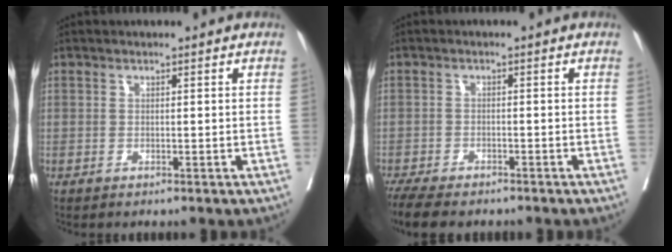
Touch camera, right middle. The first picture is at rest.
{"total": 8.6, "force": [-7.1, 2.5, 4.1], "torque": [-0.070, -0.013, -0.110]}